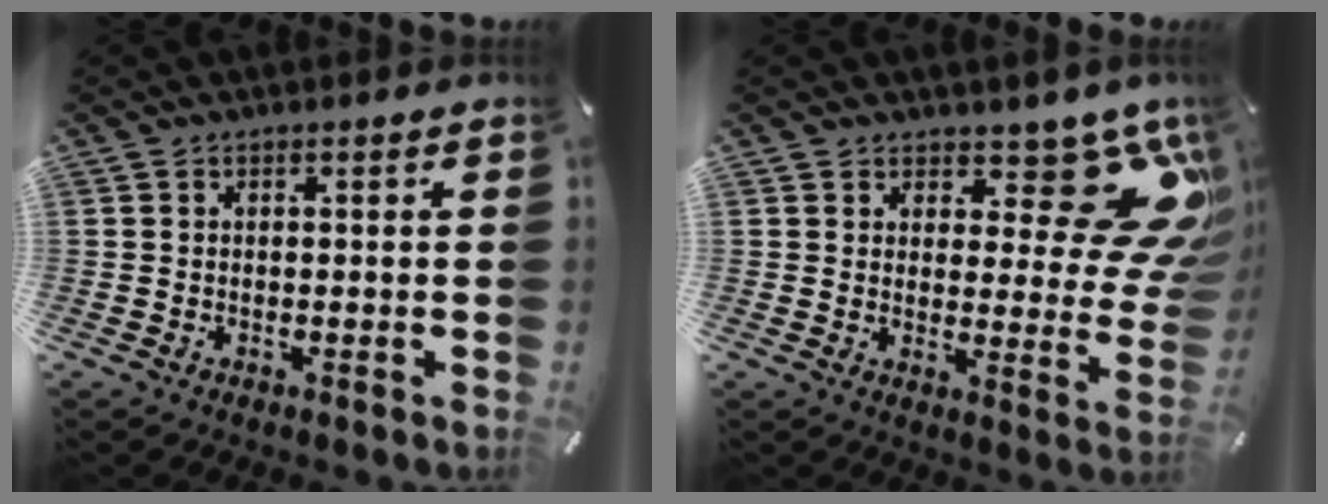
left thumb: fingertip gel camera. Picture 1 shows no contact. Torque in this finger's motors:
{"motor_torque": [0.62, 0.06, 0.32, 0.08, 0.03]}